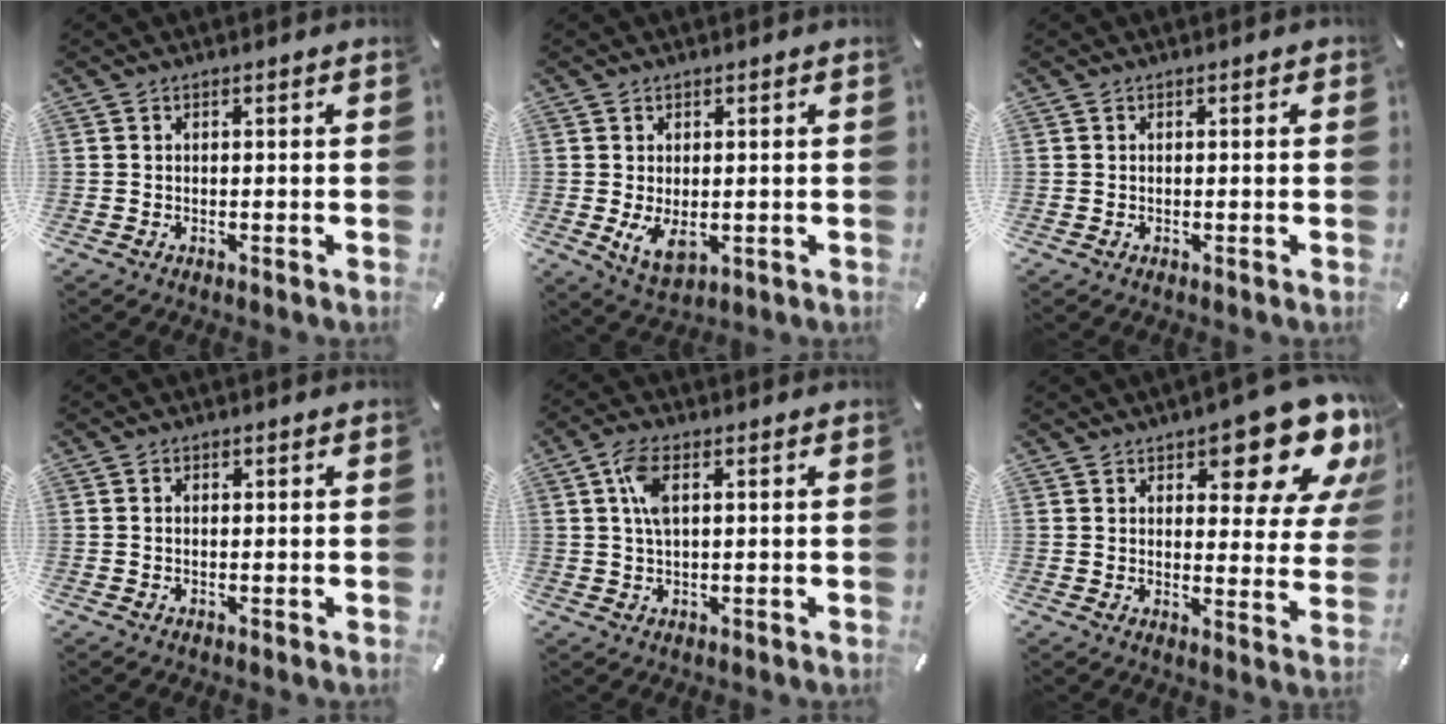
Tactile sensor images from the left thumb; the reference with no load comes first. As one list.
[{"total": 5.5, "force": [-0.3, 3.4, 4.3], "torque": [-0.086, -0.010, -0.009]}, {"total": 0.0}, {"total": 0.9, "force": [0.1, 0.6, 0.7], "torque": [-0.014, 0.004, 0.000]}, {"total": 5.8, "force": [1.8, 2.5, 5.0], "torque": [-0.120, 0.004, 0.025]}, {"total": 15.1, "force": [10.0, 6.3, 9.5], "torque": [-0.103, -0.078, 0.163]}]